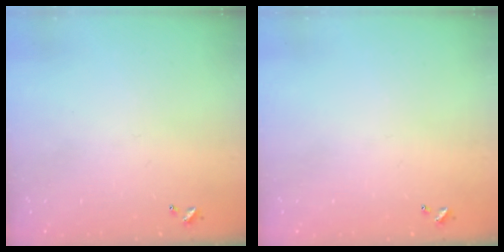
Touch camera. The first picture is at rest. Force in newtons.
{"total": 0.0}